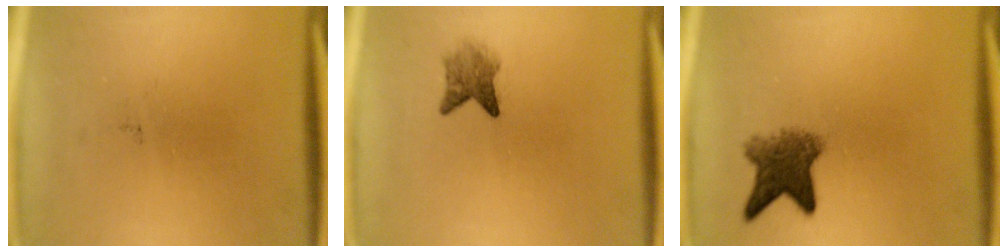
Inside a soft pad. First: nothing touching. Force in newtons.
{"total": 2.8}
{"total": 6.0}